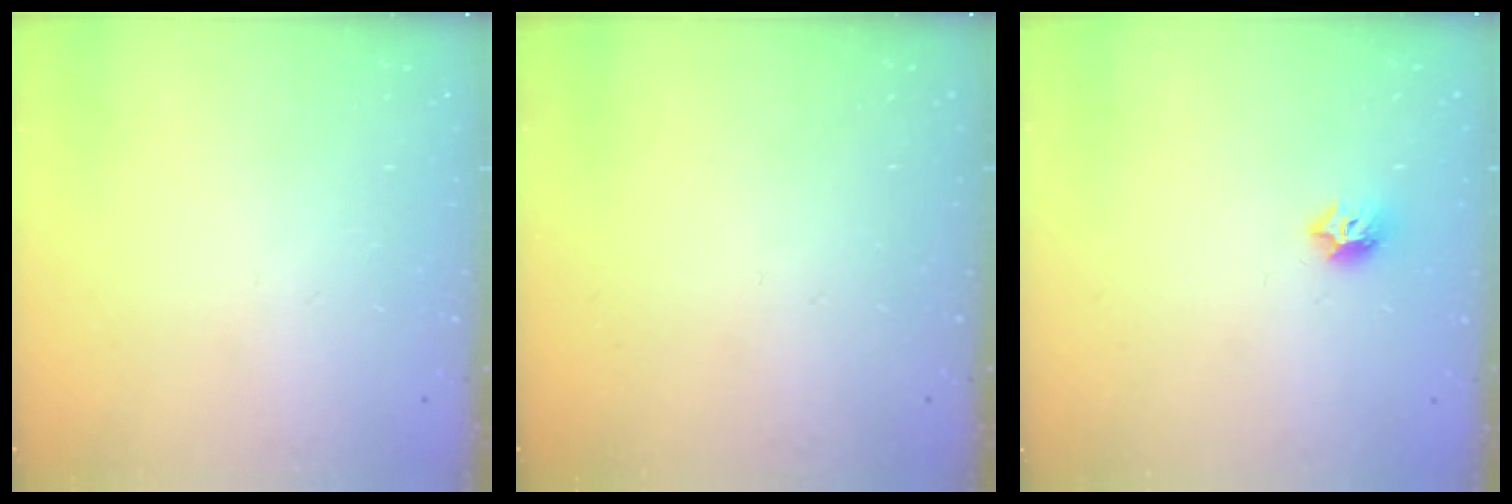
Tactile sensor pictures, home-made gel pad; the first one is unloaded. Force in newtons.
{"total": 0.0}
{"total": 6.7, "press": 6.6, "slide": 1.1}